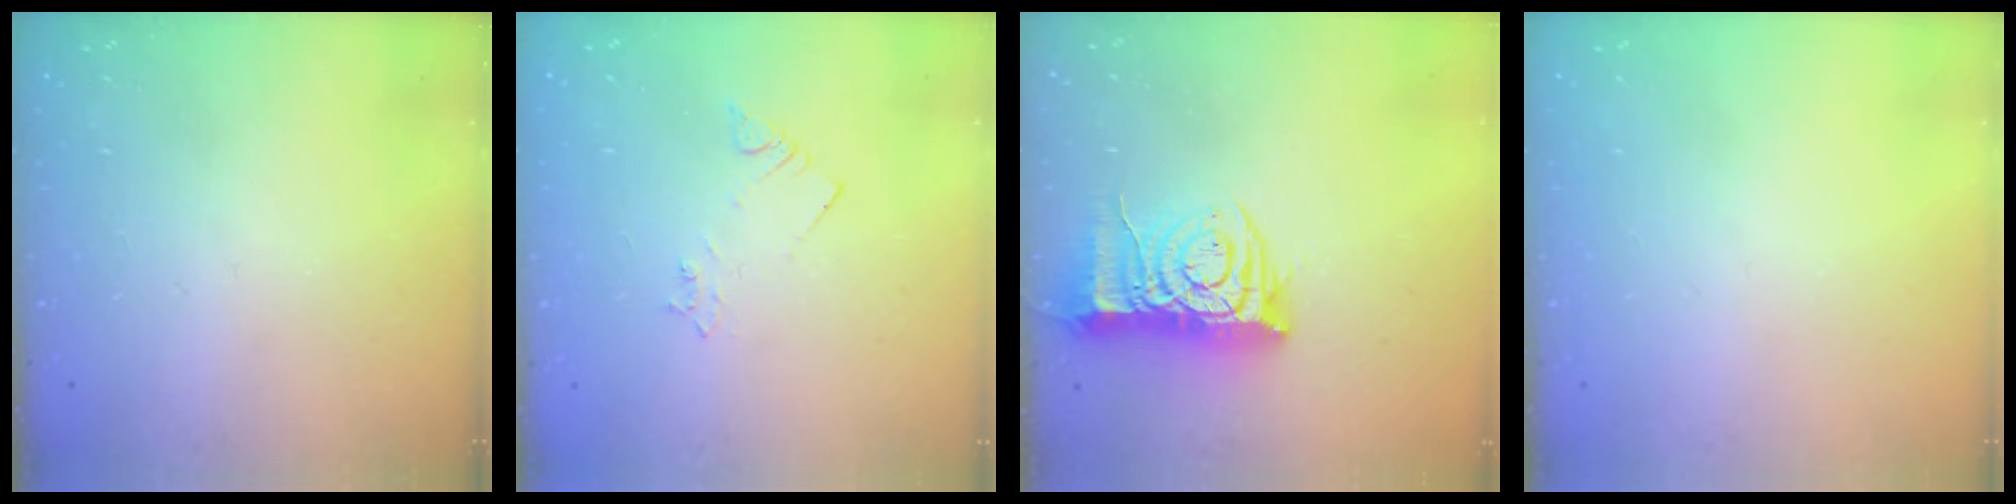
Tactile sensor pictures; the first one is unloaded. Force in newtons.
{"total": 2.1, "press": 2.1, "slide": 0.3}
{"total": 11.3, "press": 11.2, "slide": 1.4}
{"total": 0.0}